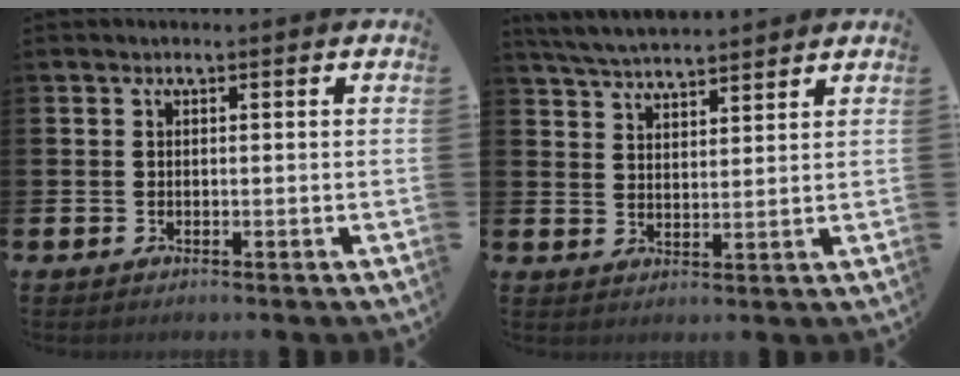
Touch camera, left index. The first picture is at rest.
{"total": 4.9, "force": [4.9, 0.3, 0.6], "torque": [-0.037, -0.020, 0.090]}